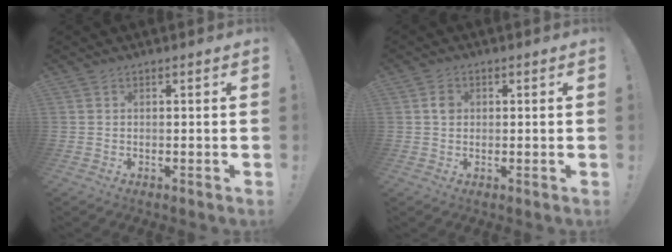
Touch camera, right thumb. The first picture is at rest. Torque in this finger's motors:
{"motor_torque": [0.53, 0.72, 0.62, -0.22, -0.02]}